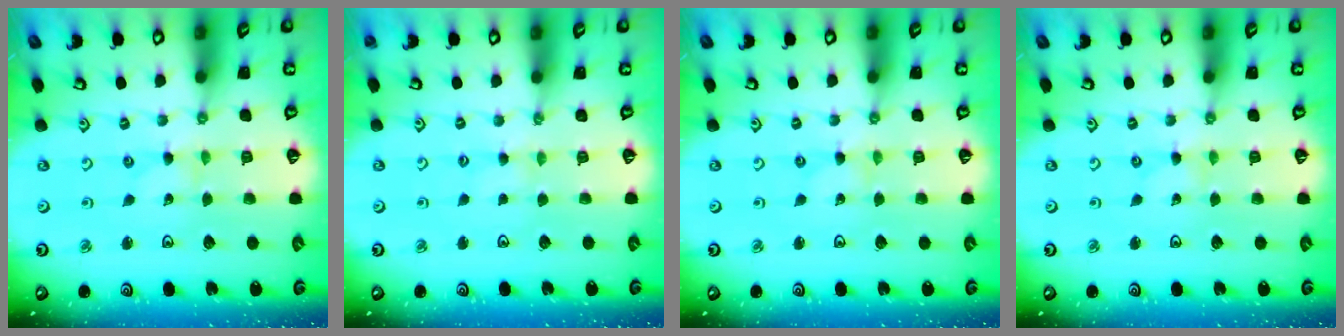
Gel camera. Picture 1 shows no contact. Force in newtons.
{"total": 1.5, "press": 1.5, "slide": 0.3}
{"total": 0.0}
{"total": 0.0}